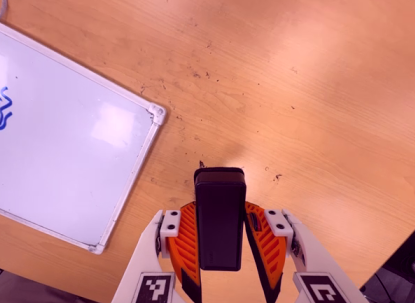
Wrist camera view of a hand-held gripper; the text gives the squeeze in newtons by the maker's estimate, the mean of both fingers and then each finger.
{"total": 5.1, "left": 4.2, "right": 6.0}